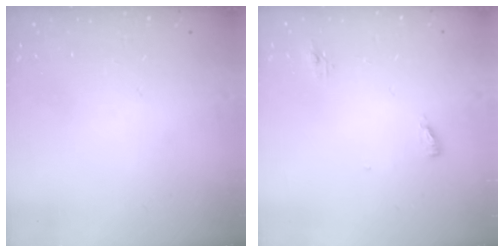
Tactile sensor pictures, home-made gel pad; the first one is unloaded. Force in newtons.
{"total": 4.7, "press": 4.5, "slide": 1.1}